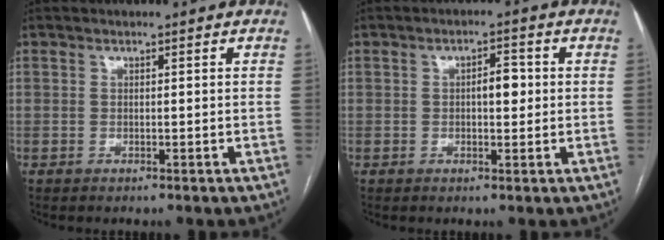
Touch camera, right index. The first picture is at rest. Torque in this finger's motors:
{"motor_torque": [0.64, 0.01, 0.31, 0.06]}